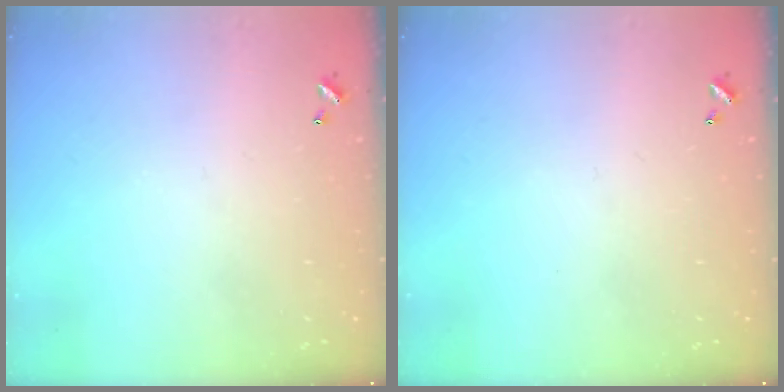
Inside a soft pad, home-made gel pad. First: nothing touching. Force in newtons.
{"total": 0.0}